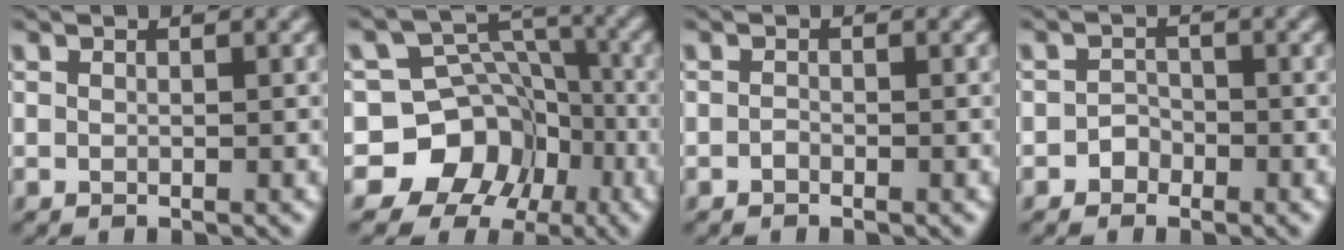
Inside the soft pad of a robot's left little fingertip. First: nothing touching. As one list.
[{"total": 10.6, "force": [-5.7, 8.6, 2.2], "torque": [-0.029, 0.011, -0.125]}, {"total": 0.6, "force": [-0.5, 0.3, 0.2], "torque": [-0.003, -0.002, -0.014]}, {"total": 1.5, "force": [-1.0, 1.1, 0.2], "torque": [0.007, 0.007, -0.022]}]